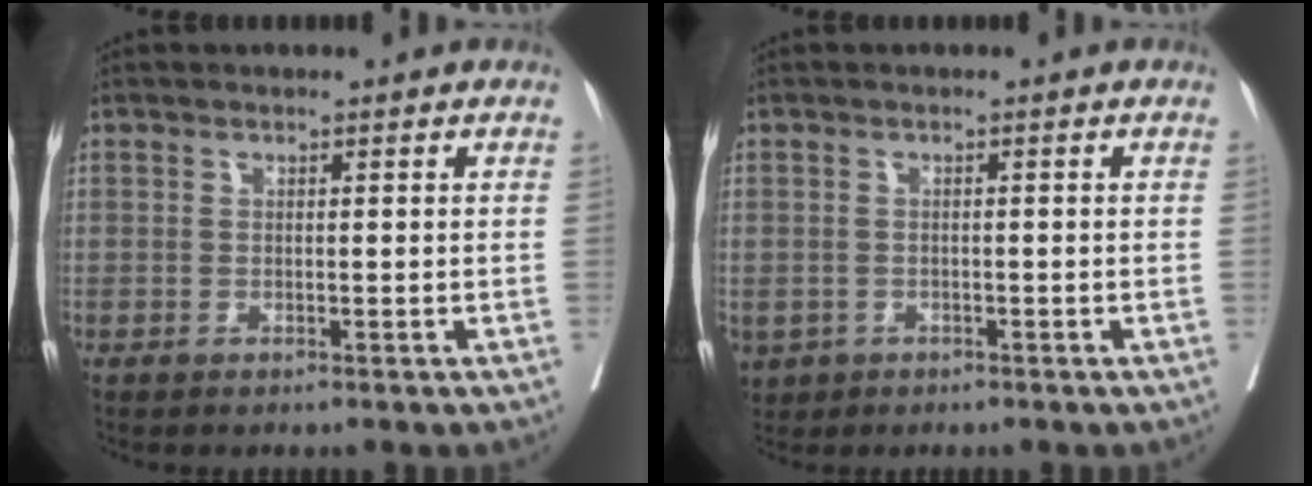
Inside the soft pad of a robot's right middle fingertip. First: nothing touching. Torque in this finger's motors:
{"motor_torque": [1.23, -0.90, 1.05, 0.21]}